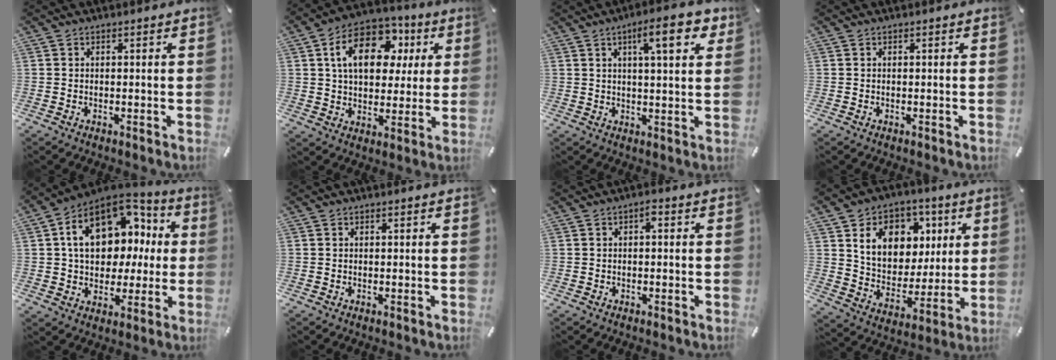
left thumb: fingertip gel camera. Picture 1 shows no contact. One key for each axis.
{"total": 15.4, "fx": 4.9, "fy": 10.6, "fz": 10.0, "tx": -0.172, "ty": 0.003, "tz": 0.087}
{"total": 11.2, "fx": 5.1, "fy": 2.8, "fz": 9.5, "tx": -0.143, "ty": -0.012, "tz": 0.075}
{"total": 0.0}
{"total": 18.2, "fx": 4.8, "fy": 13.1, "fz": 11.6, "tx": -0.185, "ty": -0.020, "tz": 0.086}
{"total": 0.0}
{"total": 1.5, "fx": -0.3, "fy": 0.6, "fz": 1.3, "tx": -0.028, "ty": 0.007, "tz": -0.008}
{"total": 14.1, "fx": 5.6, "fy": 11.5, "fz": 5.9, "tx": -0.096, "ty": -0.024, "tz": 0.109}